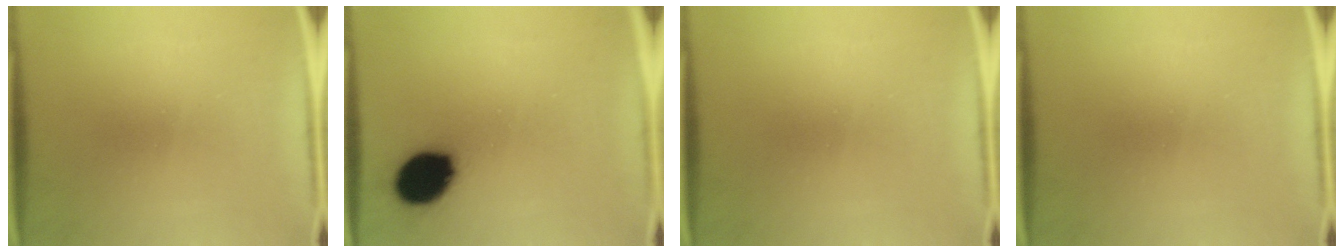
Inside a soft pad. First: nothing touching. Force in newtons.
{"total": 12.9}
{"total": 0.0}
{"total": 0.0}